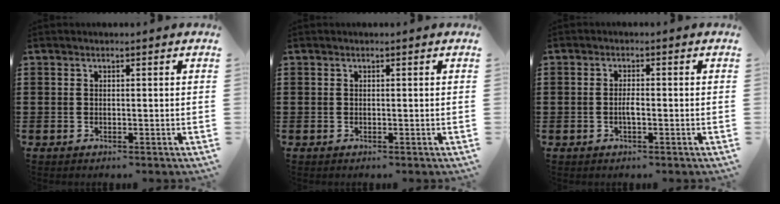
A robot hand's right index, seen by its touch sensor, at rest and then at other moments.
{"total": 0.0}
{"total": 1.7, "force": [-0.5, 0.6, 1.5], "torque": [-0.029, 0.001, -0.009]}